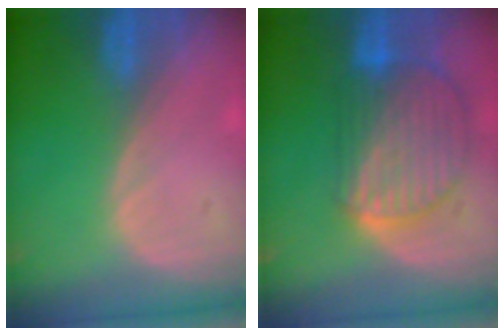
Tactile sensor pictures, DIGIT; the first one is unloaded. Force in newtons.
{"total": 10.2, "press": 8.7, "slide": 5.3}